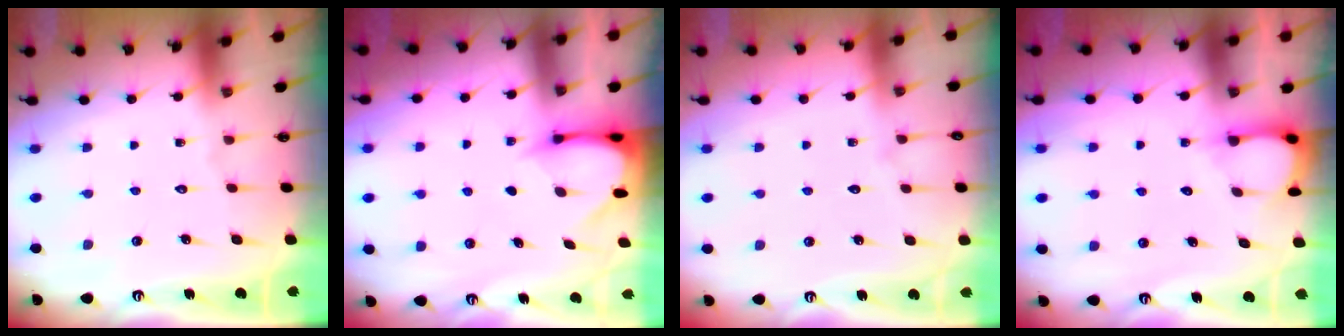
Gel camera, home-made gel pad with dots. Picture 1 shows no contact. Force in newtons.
{"total": 3.4, "press": 3.4, "slide": 0.3}
{"total": 3.2, "press": 3.2, "slide": 0.4}
{"total": 3.6, "press": 3.6, "slide": 0.5}